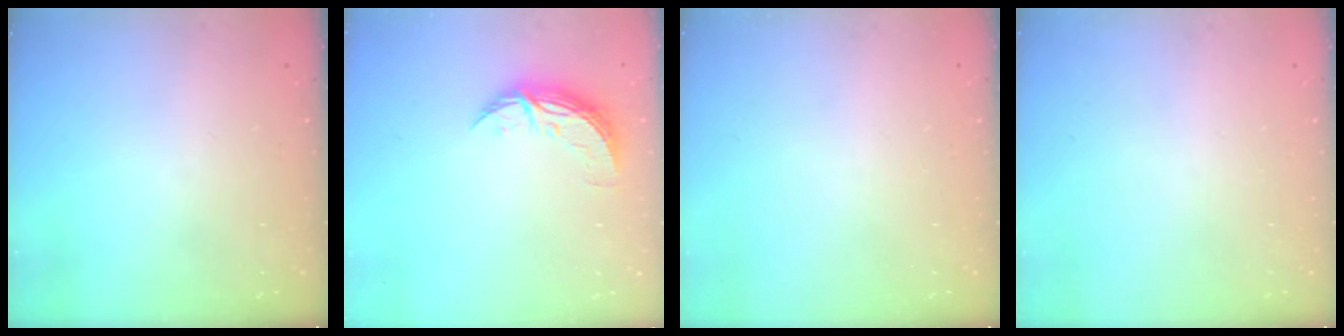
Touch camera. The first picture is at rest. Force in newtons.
{"total": 9.2, "press": 9.2, "slide": 0.1}
{"total": 0.0}
{"total": 0.0}